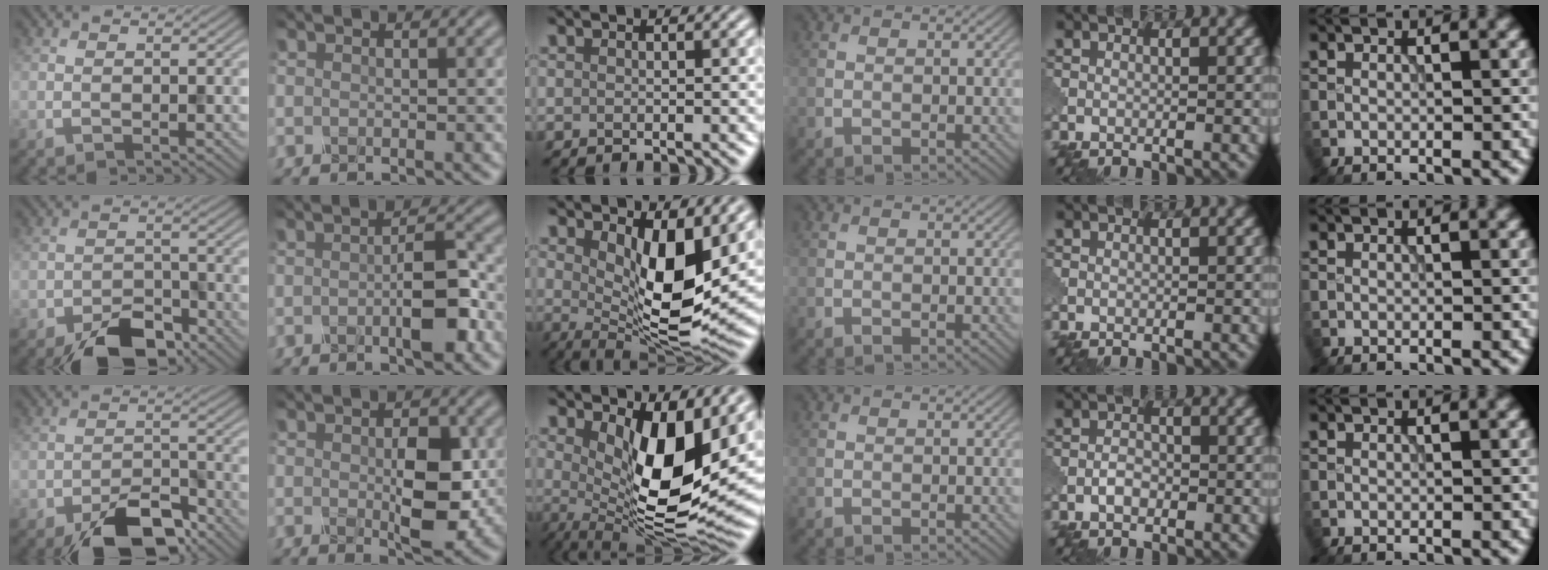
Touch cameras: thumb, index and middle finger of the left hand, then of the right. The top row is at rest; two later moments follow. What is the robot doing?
{"motion": "press", "object": "mechanical pencil"}